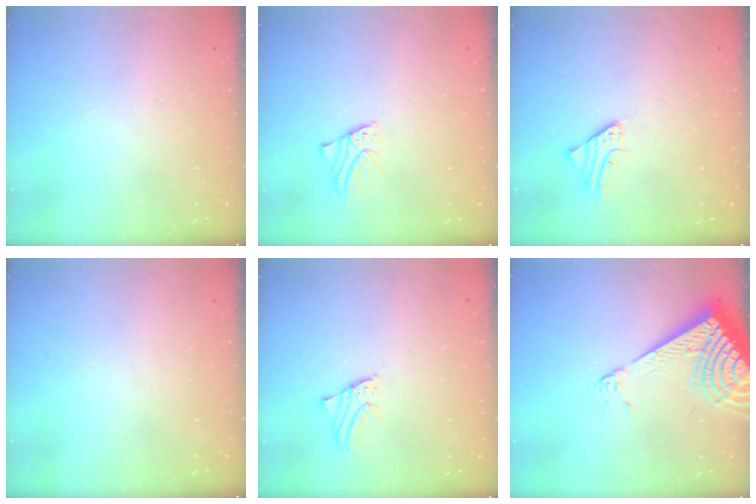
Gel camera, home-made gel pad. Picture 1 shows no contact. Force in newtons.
{"total": 1.7, "press": 1.7, "slide": 0.2}
{"total": 2.5, "press": 2.5, "slide": 0.2}
{"total": 0.0}
{"total": 0.9, "press": 0.9, "slide": 0.1}
{"total": 13.1, "press": 13.0, "slide": 2.1}